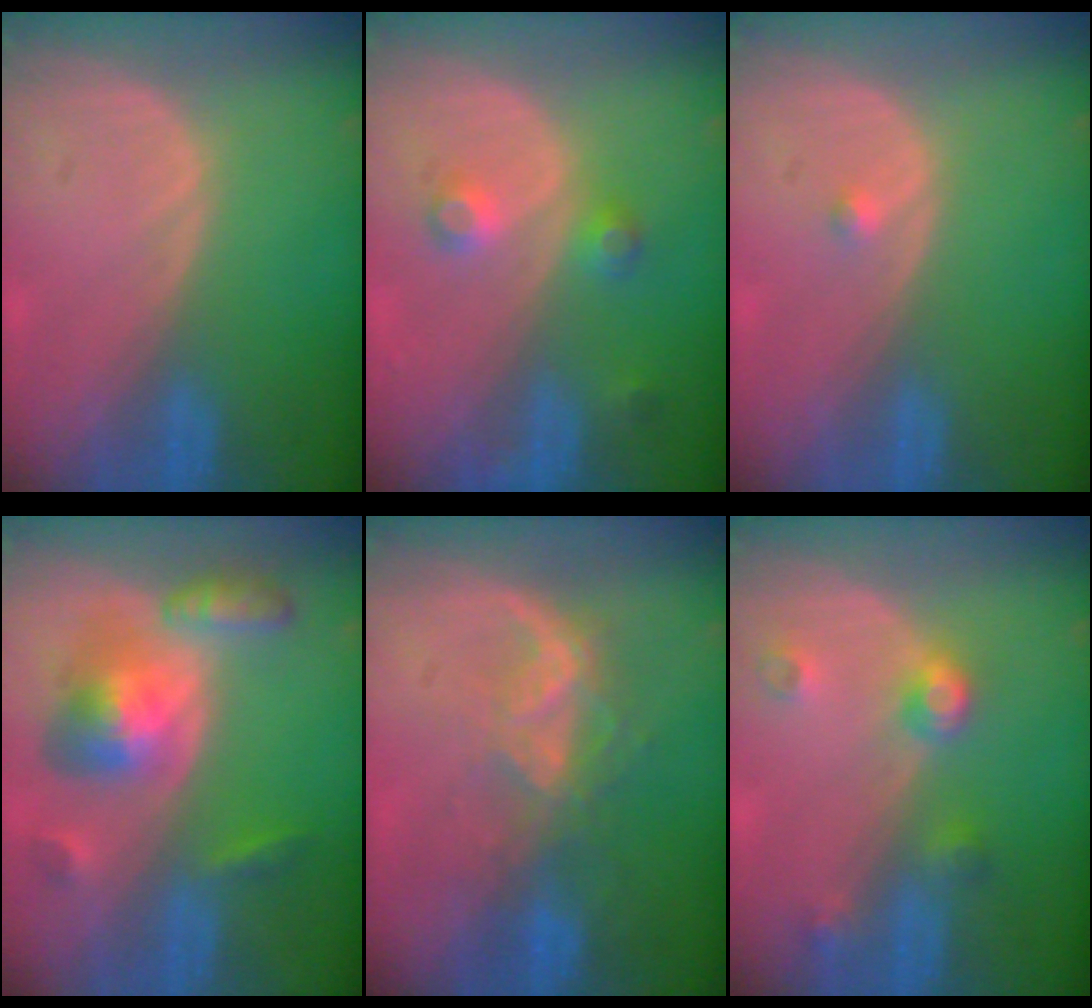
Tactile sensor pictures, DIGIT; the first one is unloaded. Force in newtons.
{"total": 3.8, "press": 3.5, "slide": 1.4}
{"total": 0.8, "press": 0.6, "slide": 0.4}
{"total": 8.3, "press": 8.2, "slide": 0.6}
{"total": 6.6, "press": 5.8, "slide": 3.1}
{"total": 4.4, "press": 3.9, "slide": 2.1}